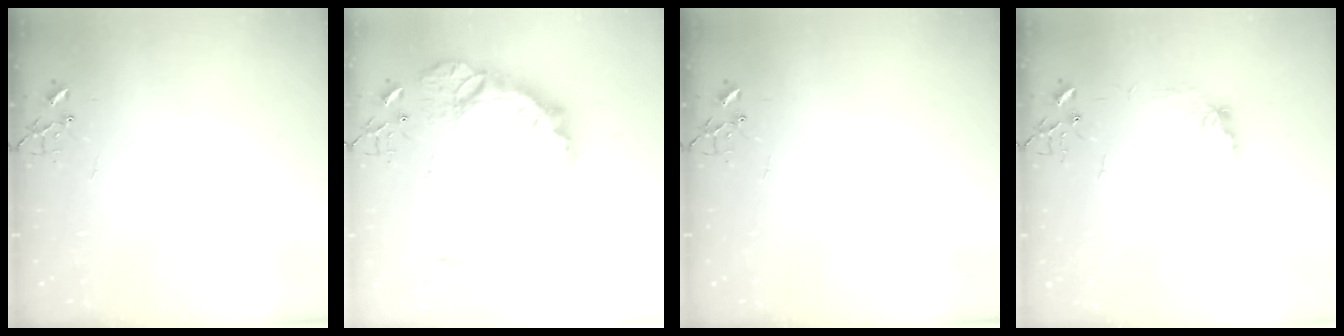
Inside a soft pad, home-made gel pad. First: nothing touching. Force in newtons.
{"total": 18.5, "press": 18.5, "slide": 0.6}
{"total": 0.0}
{"total": 8.6, "press": 8.6, "slide": 0.4}